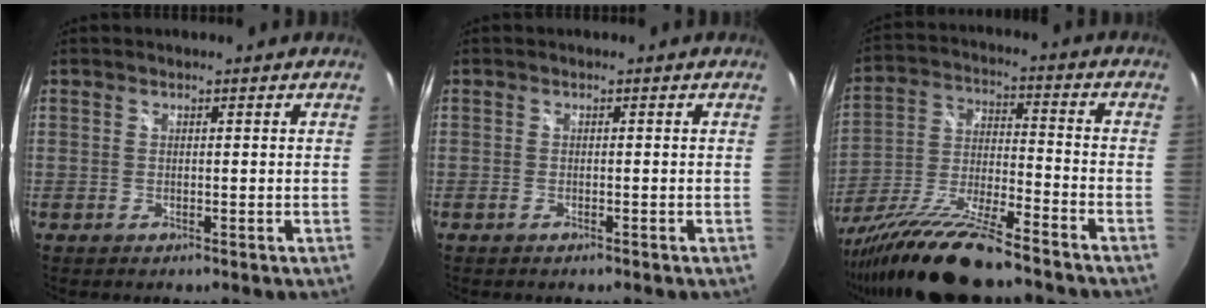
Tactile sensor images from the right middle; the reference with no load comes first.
{"total": 0.9, "force": [-0.8, 0.2, 0.4], "torque": [-0.009, -0.002, -0.014]}
{"total": 17.9, "force": [-14.3, 2.0, 10.4], "torque": [-0.217, -0.038, -0.258]}